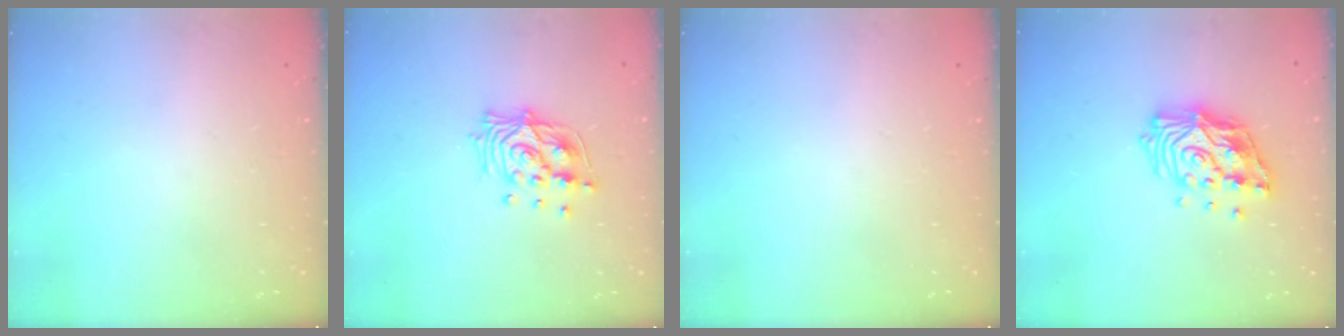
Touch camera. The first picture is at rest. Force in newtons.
{"total": 12.7, "press": 12.7, "slide": 1.3}
{"total": 0.0}
{"total": 15.4, "press": 15.3, "slide": 2.1}